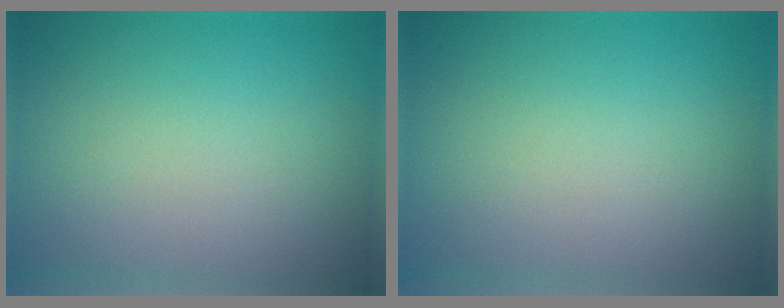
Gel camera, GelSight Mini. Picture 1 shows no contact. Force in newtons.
{"total": 0.0}